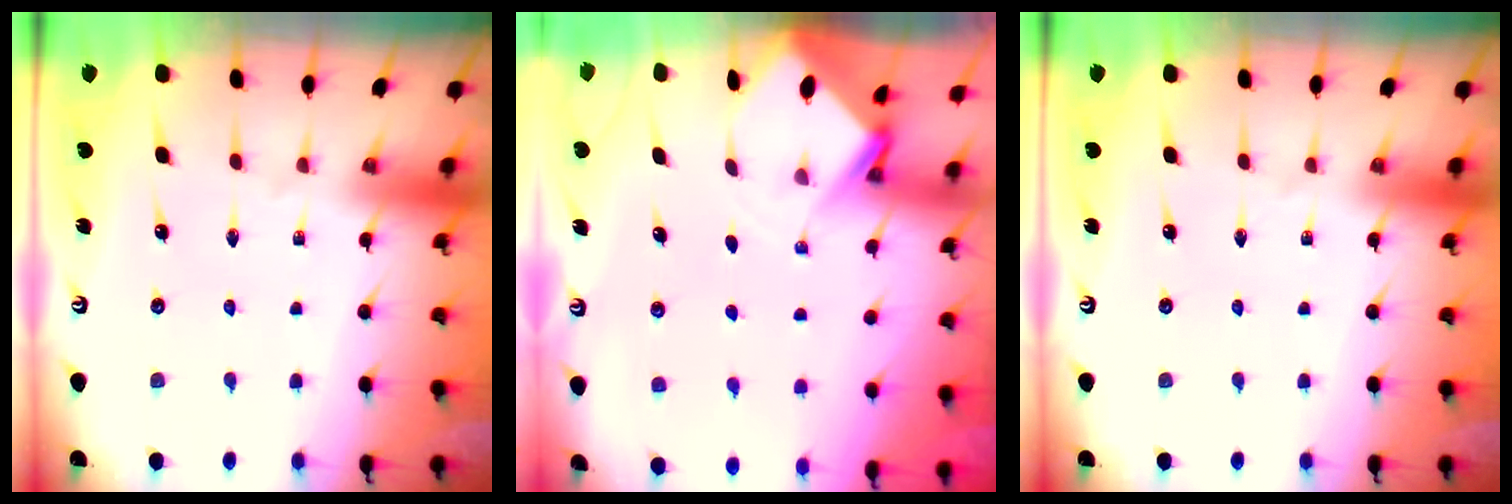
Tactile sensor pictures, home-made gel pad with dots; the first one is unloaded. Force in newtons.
{"total": 2.9, "press": 2.9, "slide": 0.2}
{"total": 0.0}